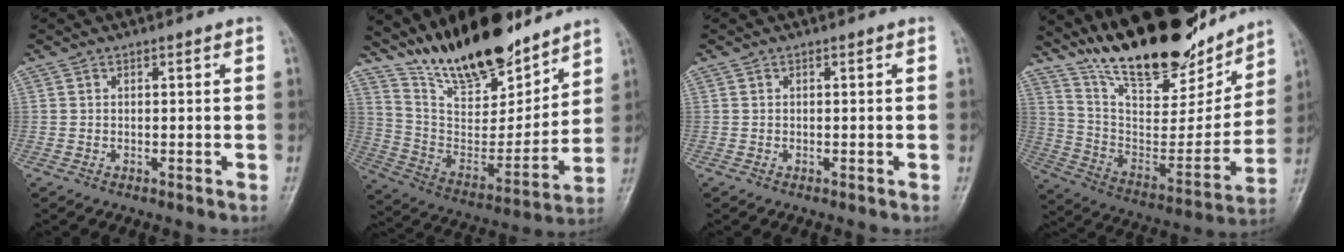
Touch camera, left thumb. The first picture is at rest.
{"total": 21.9, "force": [17.4, 7.5, 11.0], "torque": [-0.139, -0.097, 0.308]}
{"total": 0.0}
{"total": 25.9, "force": [20.4, 8.8, 13.2], "torque": [-0.179, -0.091, 0.342]}